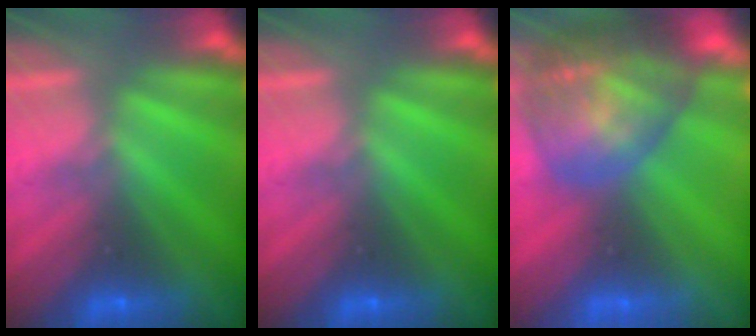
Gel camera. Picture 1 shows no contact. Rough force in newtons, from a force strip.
{"total": 0.0}
{"total": 7.9}